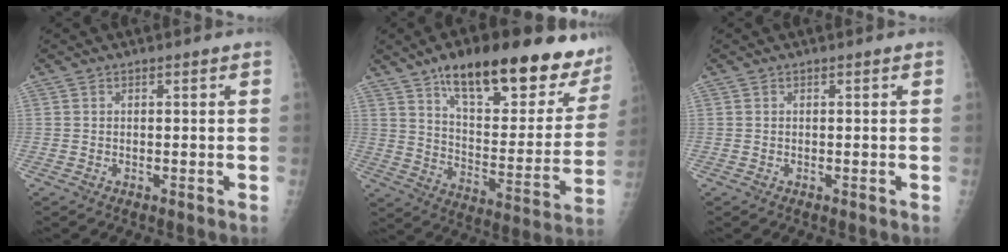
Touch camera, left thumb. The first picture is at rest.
{"total": 28.2, "force": [19.0, 9.9, 18.4], "torque": [-0.220, -0.062, 0.275]}
{"total": 0.0}